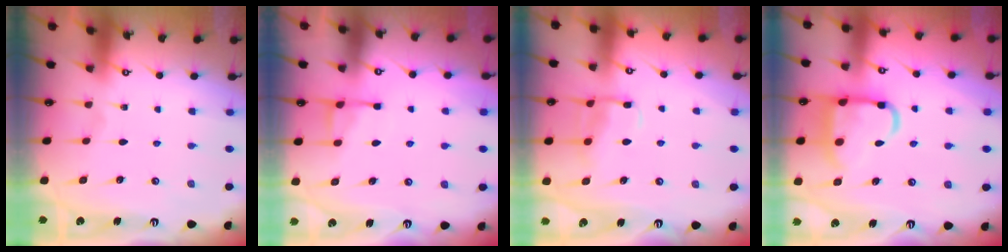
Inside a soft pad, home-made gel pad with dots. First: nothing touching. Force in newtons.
{"total": 6.4, "press": 6.4, "slide": 0.6}
{"total": 9.9, "press": 9.8, "slide": 0.8}
{"total": 12.4, "press": 12.4, "slide": 1.1}